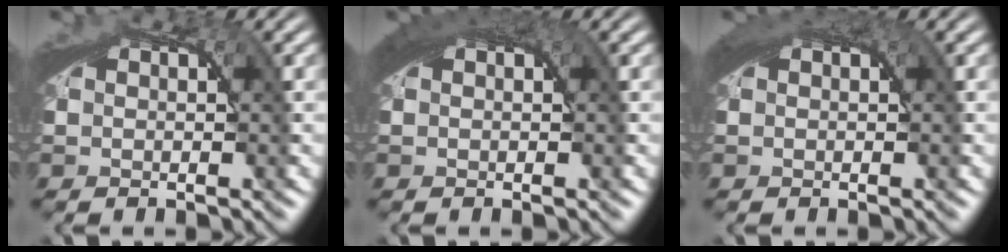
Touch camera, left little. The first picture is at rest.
{"total": 2.8, "force": [1.3, 0.7, 2.4], "torque": [-0.028, 0.013, 0.016]}
{"total": 2.0, "force": [1.0, 0.6, 1.6], "torque": [-0.019, 0.010, 0.012]}